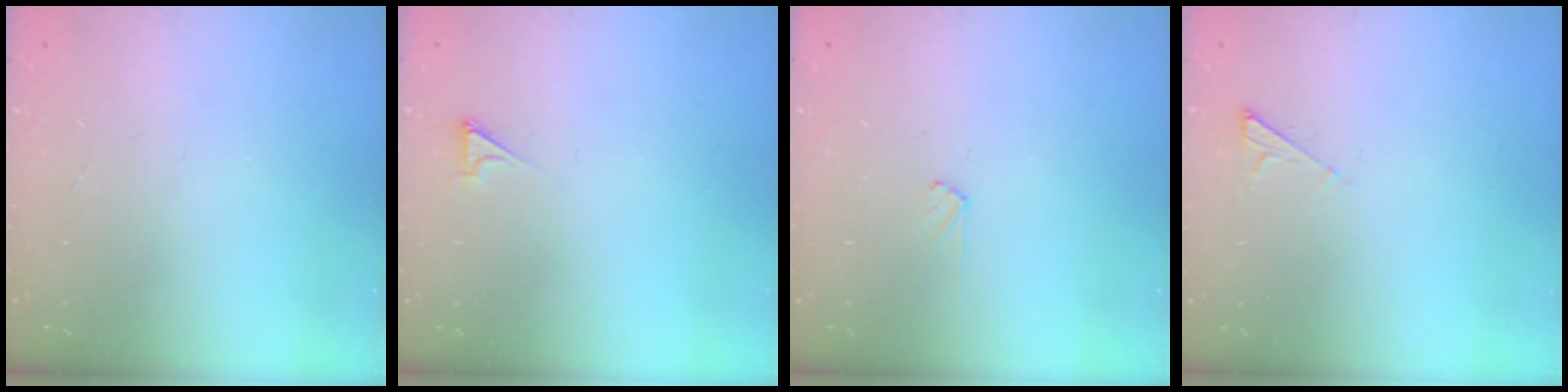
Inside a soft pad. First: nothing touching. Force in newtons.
{"total": 2.2, "press": 2.2, "slide": 0.3}
{"total": 4.8, "press": 4.8, "slide": 0.6}
{"total": 2.5, "press": 2.4, "slide": 0.3}